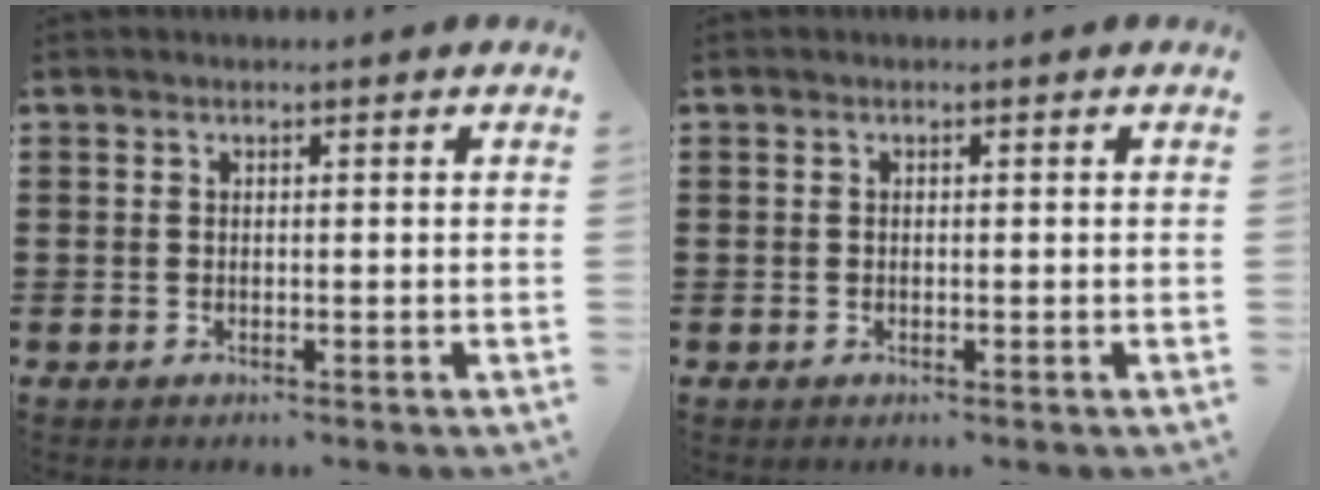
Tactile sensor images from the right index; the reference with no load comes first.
{"total": 0.0}